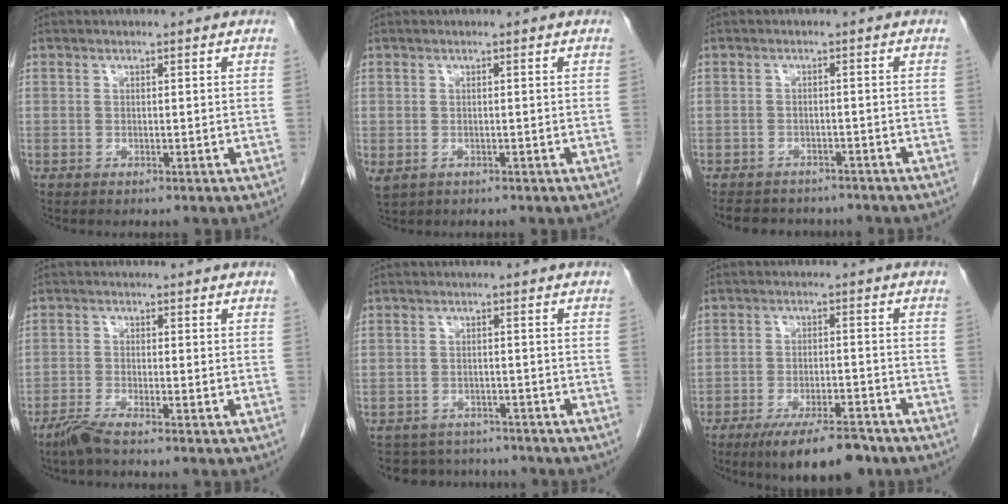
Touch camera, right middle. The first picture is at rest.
{"total": 2.7, "force": [-1.0, 1.9, 1.6], "torque": [-0.034, -0.008, -0.005]}
{"total": 9.0, "force": [-7.9, 3.6, 2.2], "torque": [-0.037, 0.004, -0.099]}
{"total": 3.1, "force": [-2.5, -0.1, 1.8], "torque": [-0.044, -0.007, -0.056]}
{"total": 7.5, "force": [-6.9, 3.0, 0.4], "torque": [-0.001, 0.017, -0.088]}
{"total": 10.3, "force": [-7.8, 2.4, 6.2], "torque": [-0.097, -0.014, -0.125]}